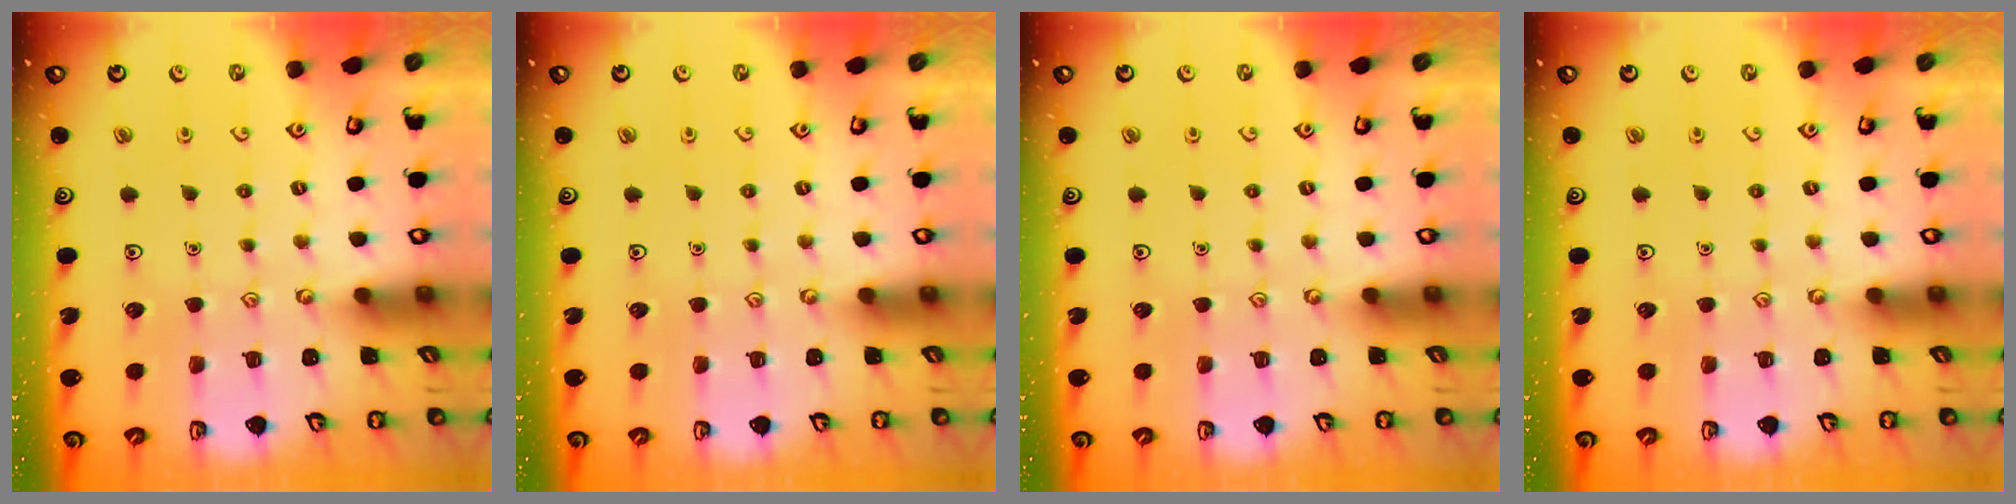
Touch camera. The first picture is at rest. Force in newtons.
{"total": 0.0}
{"total": 0.0}
{"total": 0.0}